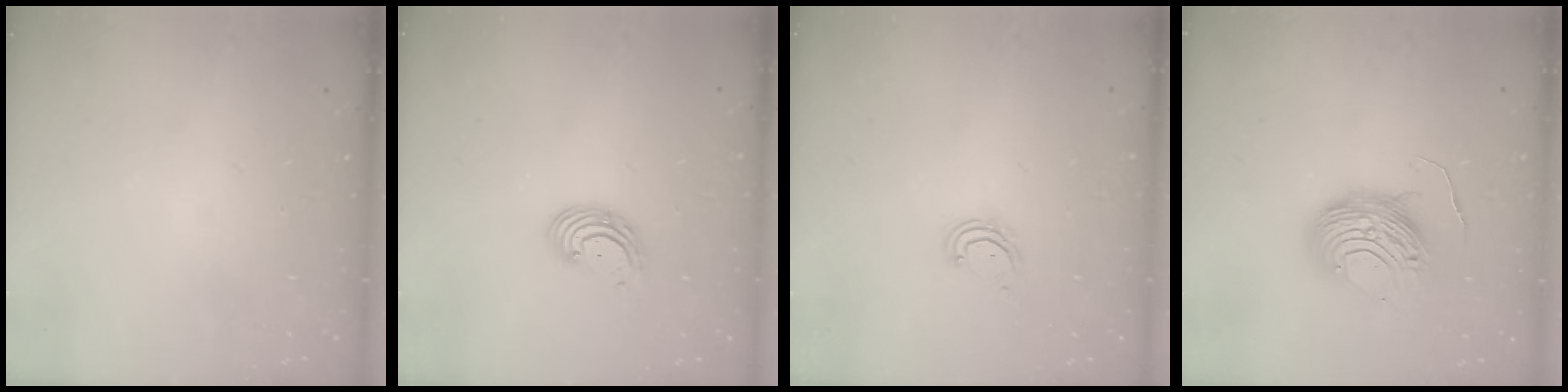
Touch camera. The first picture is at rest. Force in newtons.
{"total": 3.9, "press": 3.9, "slide": 0.3}
{"total": 3.5, "press": 3.5, "slide": 0.2}
{"total": 9.5, "press": 9.5, "slide": 0.8}